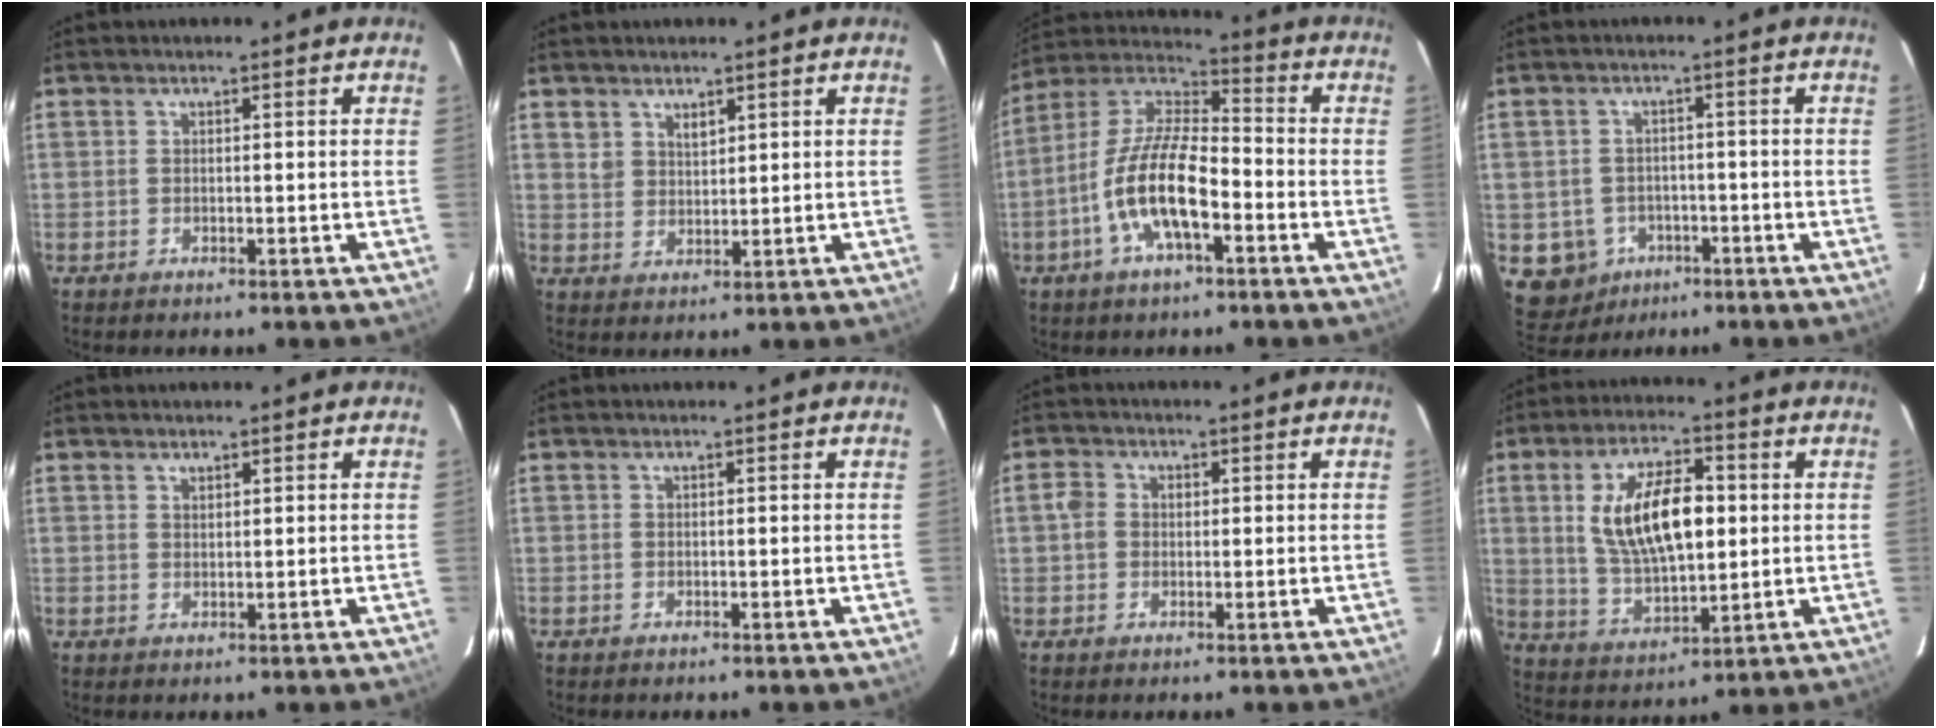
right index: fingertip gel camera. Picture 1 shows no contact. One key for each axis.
{"total": 3.4, "fx": 2.3, "fy": 2.2, "fz": 1.1, "tx": -0.014, "ty": 0.003, "tz": 0.045}
{"total": 14.5, "fx": -5.3, "fy": 5.0, "fz": 12.5, "tx": -0.256, "ty": -0.001, "tz": -0.104}
{"total": 8.0, "fx": -3.4, "fy": 7.1, "fz": 1.6, "tx": -0.060, "ty": 0.013, "tz": -0.038}
{"total": 1.0, "fx": 0.9, "fy": 0.5, "fz": 0.3, "tx": -0.002, "ty": -0.001, "tz": 0.016}
{"total": 0.0}
{"total": 3.0, "fx": 0.0, "fy": 2.7, "fz": 1.2, "tx": -0.022, "ty": 0.009, "tz": -0.004}
{"total": 15.3, "fx": 2.4, "fy": 6.9, "fz": 13.4, "tx": -0.249, "ty": 0.006, "tz": 0.055}